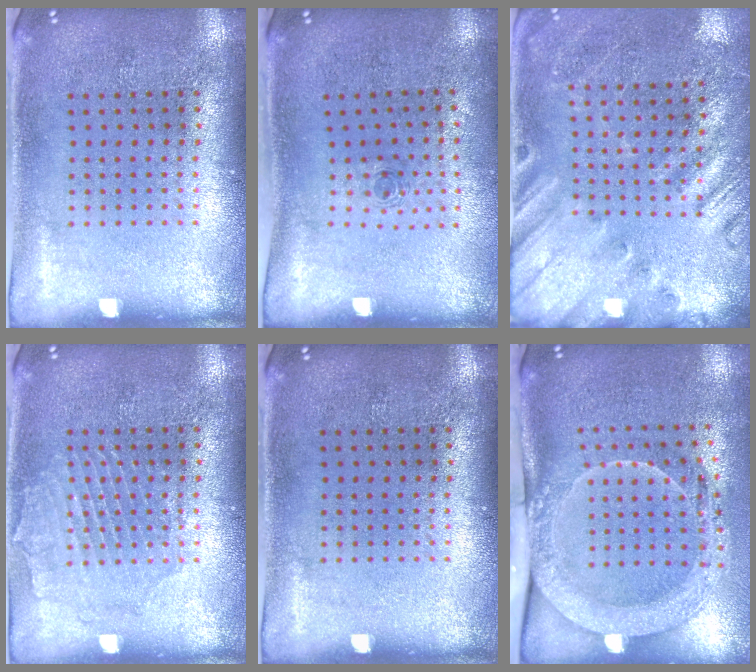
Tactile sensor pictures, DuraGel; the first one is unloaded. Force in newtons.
{"total": 0.5, "press": 0.3, "slide": 0.5}
{"total": 2.2, "press": 1.8, "slide": 1.2}
{"total": 1.5, "press": 1.5, "slide": 0.1}
{"total": 0.0}
{"total": 2.1, "press": 2.0, "slide": 0.5}